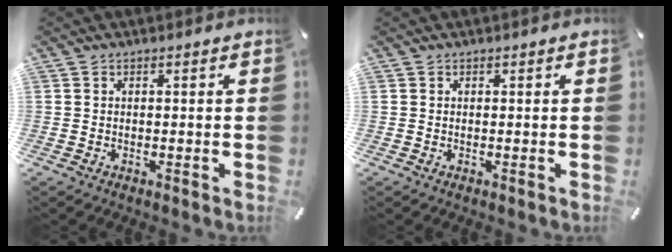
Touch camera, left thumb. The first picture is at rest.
{"total": 0.0}